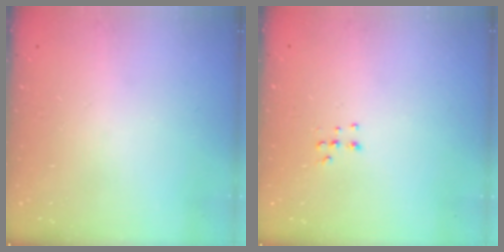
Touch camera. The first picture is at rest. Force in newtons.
{"total": 5.3, "press": 5.2, "slide": 0.5}